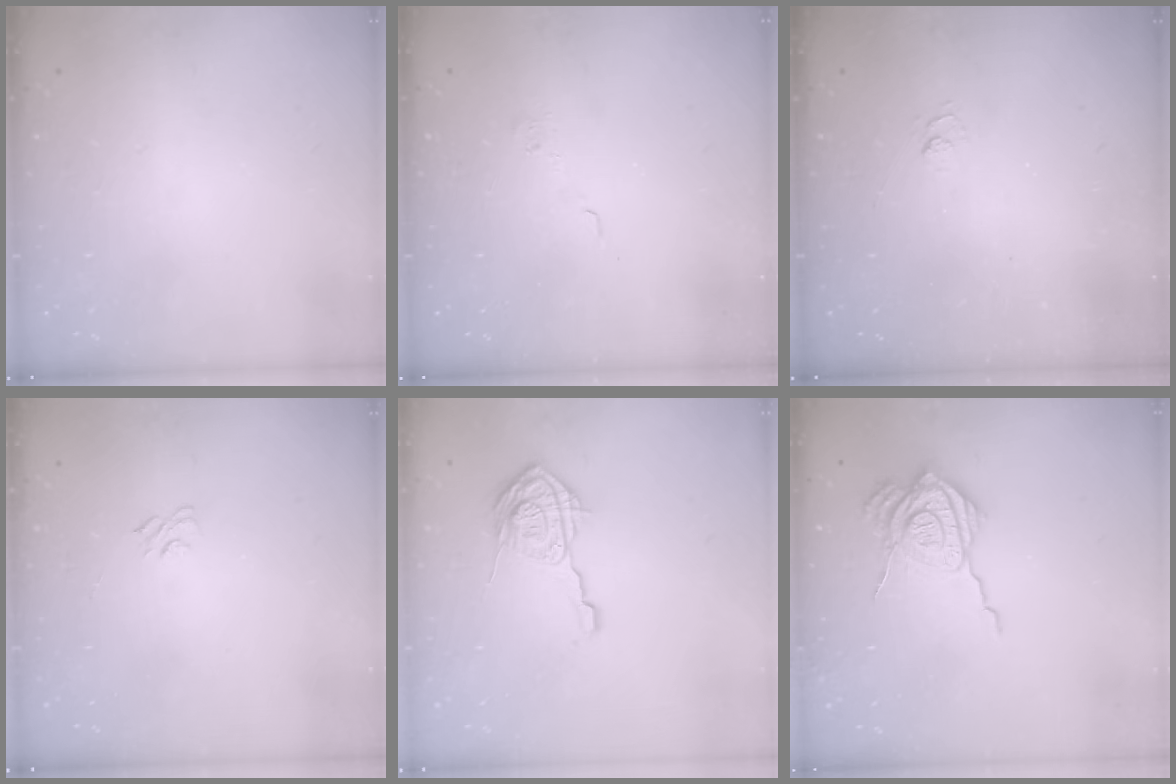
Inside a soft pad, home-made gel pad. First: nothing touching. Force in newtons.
{"total": 3.6, "press": 3.5, "slide": 0.9}
{"total": 2.7, "press": 2.2, "slide": 1.5}
{"total": 4.2, "press": 4.0, "slide": 1.1}
{"total": 14.9, "press": 14.9, "slide": 0.5}
{"total": 15.0, "press": 14.8, "slide": 1.8}